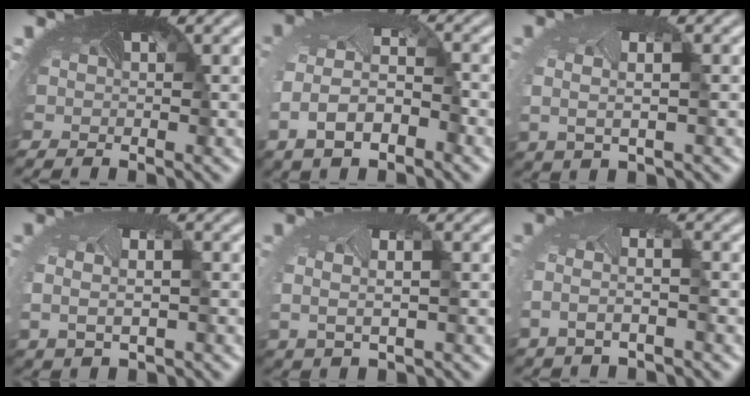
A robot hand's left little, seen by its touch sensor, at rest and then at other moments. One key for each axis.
{"total": 6.1, "fx": -2.3, "fy": 3.3, "fz": 4.6, "tx": -0.108, "ty": -0.014, "tz": -0.045}
{"total": 2.7, "fx": 0.0, "fy": 1.3, "fz": 2.3, "tx": -0.054, "ty": -0.005, "tz": 0.007}
{"total": 3.9, "fx": -0.2, "fy": 2.6, "fz": 2.9, "tx": -0.057, "ty": -0.006, "tz": 0.012}
{"total": 3.1, "fx": 0.0, "fy": 1.8, "fz": 2.5, "tx": -0.054, "ty": -0.005, "tz": 0.015}
{"total": 2.9, "fx": -0.9, "fy": 1.1, "fz": 2.5, "tx": -0.073, "ty": -0.010, "tz": -0.016}